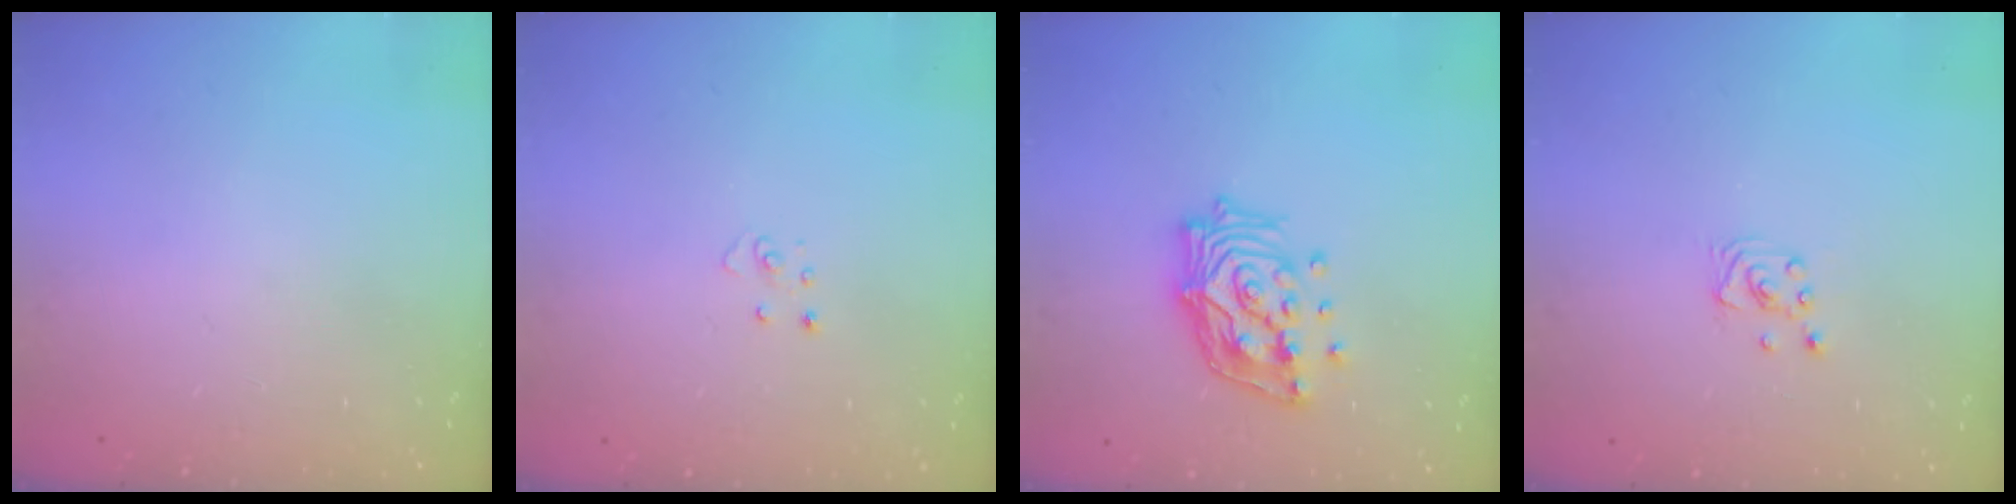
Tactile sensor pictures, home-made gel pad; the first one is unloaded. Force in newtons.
{"total": 3.4, "press": 3.4, "slide": 0.1}
{"total": 18.2, "press": 18.0, "slide": 2.7}
{"total": 2.3, "press": 2.3, "slide": 0.2}